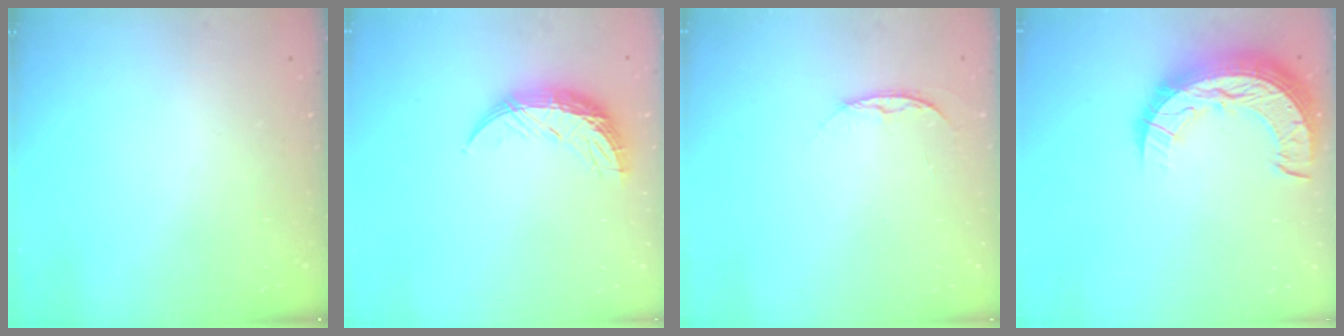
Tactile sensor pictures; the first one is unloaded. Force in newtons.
{"total": 10.5, "press": 10.5, "slide": 0.8}
{"total": 6.4, "press": 6.3, "slide": 0.8}
{"total": 15.0, "press": 15.0, "slide": 1.0}